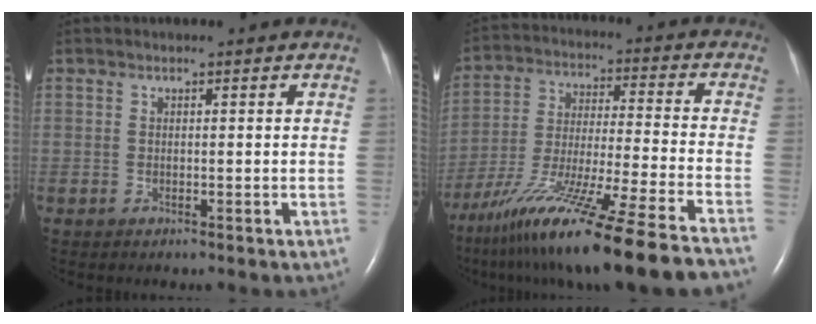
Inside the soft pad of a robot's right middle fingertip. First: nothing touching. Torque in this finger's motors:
{"motor_torque": [1.12, -1.02, 0.47, 0.21]}